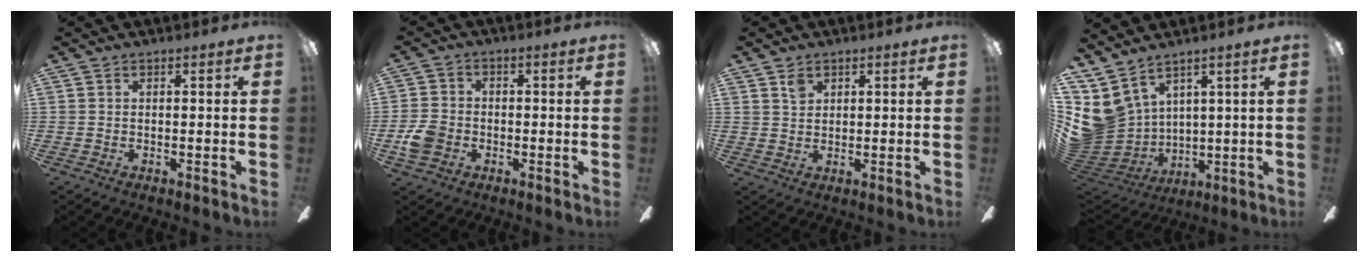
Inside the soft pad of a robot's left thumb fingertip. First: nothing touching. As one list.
[{"total": 5.9, "force": [-2.3, 4.6, 2.9], "torque": [-0.065, 0.018, -0.042]}, {"total": 2.1, "force": [1.6, 1.2, 0.7], "torque": [-0.009, -0.004, 0.029]}, {"total": 9.3, "force": [5.6, 6.9, 2.8], "torque": [-0.108, -0.048, 0.118]}]